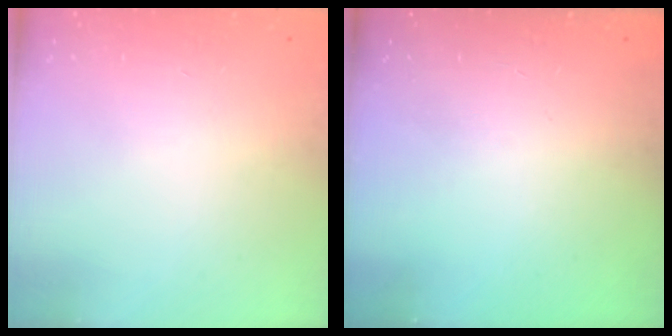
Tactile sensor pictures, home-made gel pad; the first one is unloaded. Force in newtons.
{"total": 2.4, "press": 2.4, "slide": 0.2}